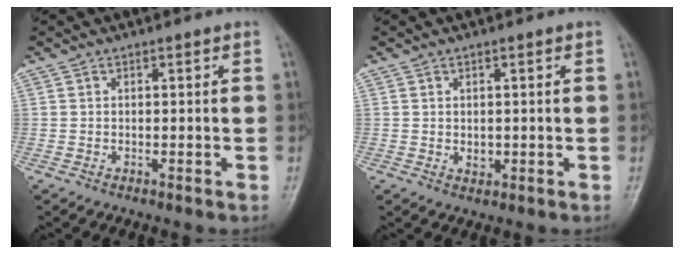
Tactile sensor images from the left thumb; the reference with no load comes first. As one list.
[{"total": 1.8, "force": [0.1, 1.4, 1.2], "torque": [-0.013, -0.002, 0.005]}]